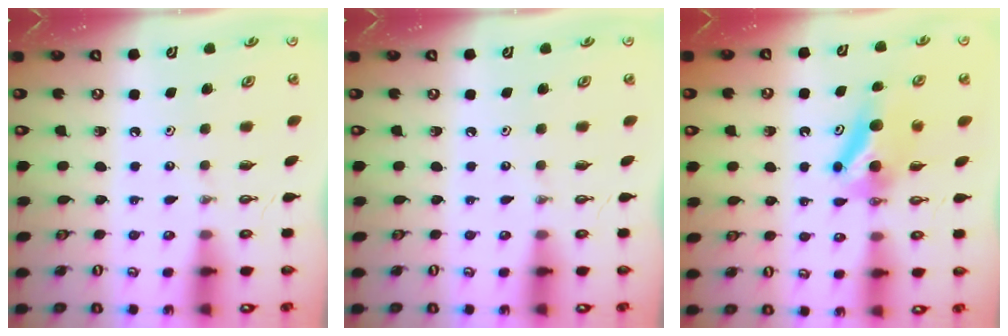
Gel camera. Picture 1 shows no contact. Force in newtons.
{"total": 0.0}
{"total": 6.6, "press": 6.6, "slide": 0.7}